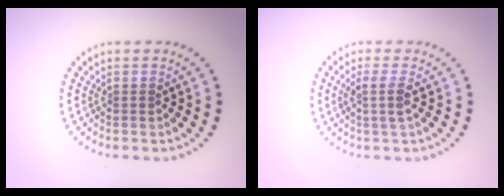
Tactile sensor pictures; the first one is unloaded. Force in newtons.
{"total": 1.8, "press": 1.4, "slide": 1.1}